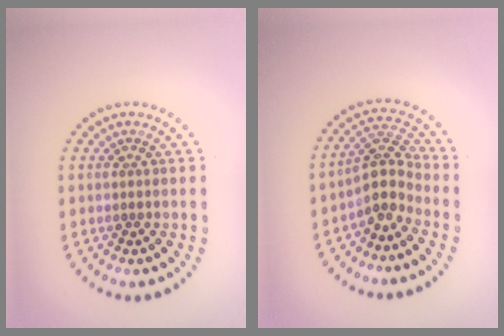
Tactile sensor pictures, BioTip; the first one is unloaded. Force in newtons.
{"total": 3.5, "press": 2.7, "slide": 2.3}